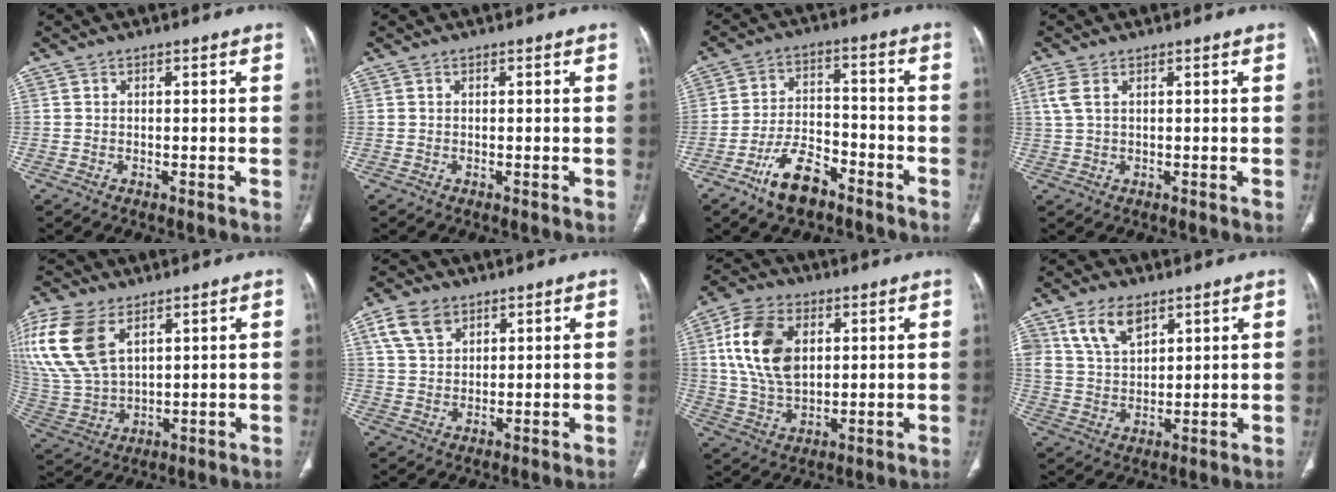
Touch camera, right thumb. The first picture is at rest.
{"total": 0.0}
{"total": 10.0, "force": [-6.6, 4.7, 5.9], "torque": [-0.101, 0.041, -0.121]}
{"total": 3.0, "force": [1.1, 1.5, 2.3], "torque": [-0.069, 0.013, 0.029]}
{"total": 18.6, "force": [8.4, 10.8, 12.6], "torque": [-0.287, -0.019, 0.174]}
{"total": 7.1, "force": [4.0, 4.5, 3.7], "torque": [-0.060, -0.010, 0.081]}
{"total": 14.6, "force": [3.7, 9.4, 10.6], "torque": [-0.189, -0.003, 0.071]}
{"total": 8.8, "force": [5.1, 5.0, 5.2], "torque": [-0.083, -0.022, 0.104]}